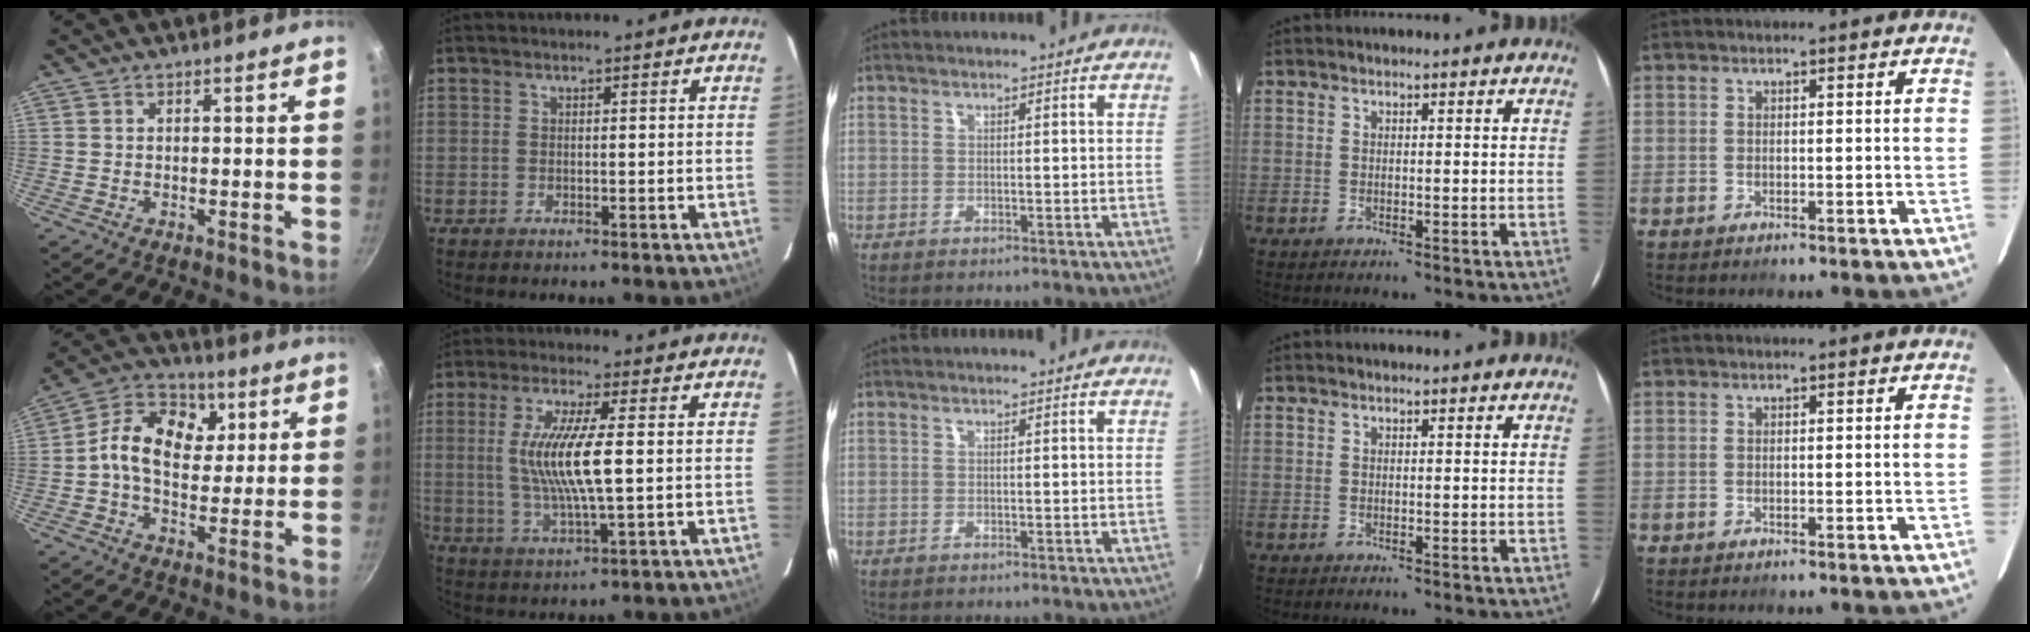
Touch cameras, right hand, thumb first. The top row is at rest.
{"thumb": {"total": 12.5, "force": [2.3, 9.2, 8.1], "torque": [-0.109, 0.004, 0.016]}, "index": {"total": 11.3, "force": [0.6, 1.6, 11.1], "torque": [-0.217, -0.007, 0.016]}}